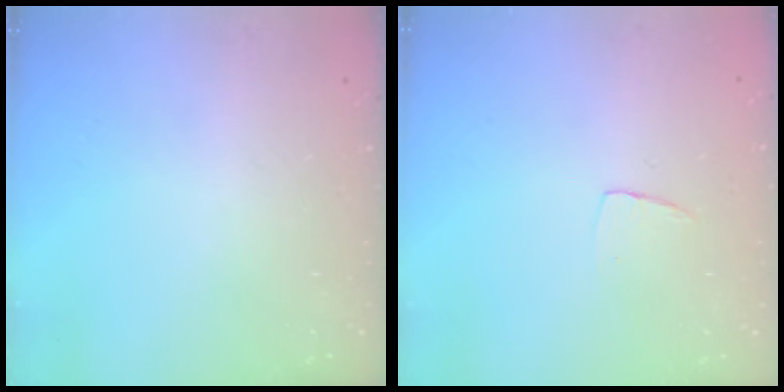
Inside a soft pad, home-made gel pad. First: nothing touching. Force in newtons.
{"total": 3.3, "press": 3.3, "slide": 0.2}